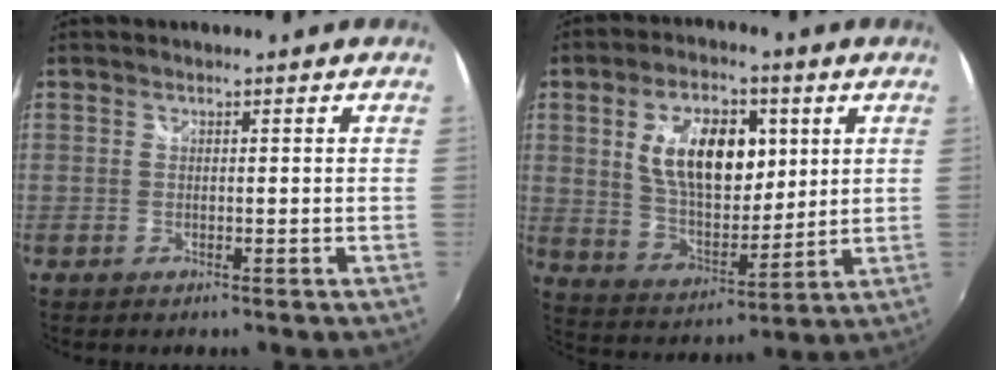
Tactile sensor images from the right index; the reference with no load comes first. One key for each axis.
{"total": 15.1, "fx": 4.3, "fy": 8.3, "fz": 12.0, "tx": -0.211, "ty": 0.009, "tz": 0.084}